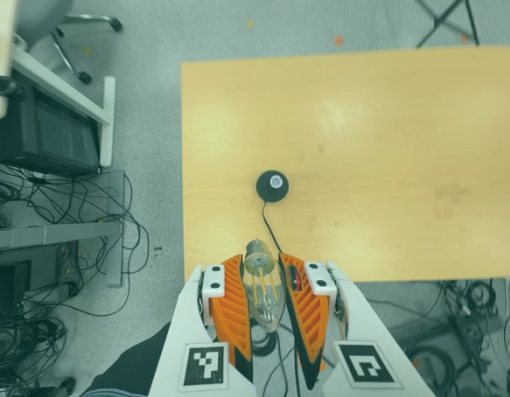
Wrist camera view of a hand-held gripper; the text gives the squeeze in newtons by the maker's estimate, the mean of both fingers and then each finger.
{"total": 22.9, "left": 24.9, "right": 20.9}